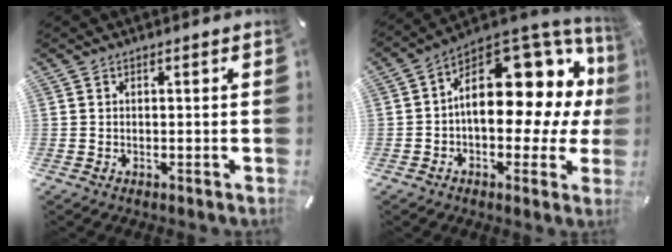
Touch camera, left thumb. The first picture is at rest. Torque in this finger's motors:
{"motor_torque": [0.92, 0.96, 1.79, 0.24, 0.22]}